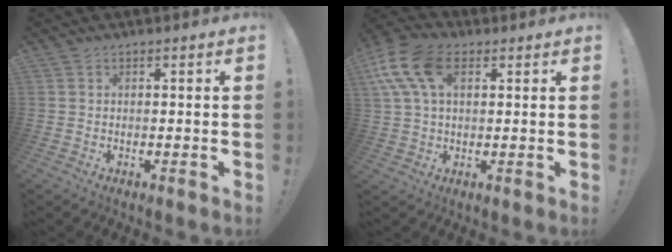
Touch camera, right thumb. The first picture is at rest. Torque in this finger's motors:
{"motor_torque": [1.38, 1.71, 0.38, -0.30, 0.32]}